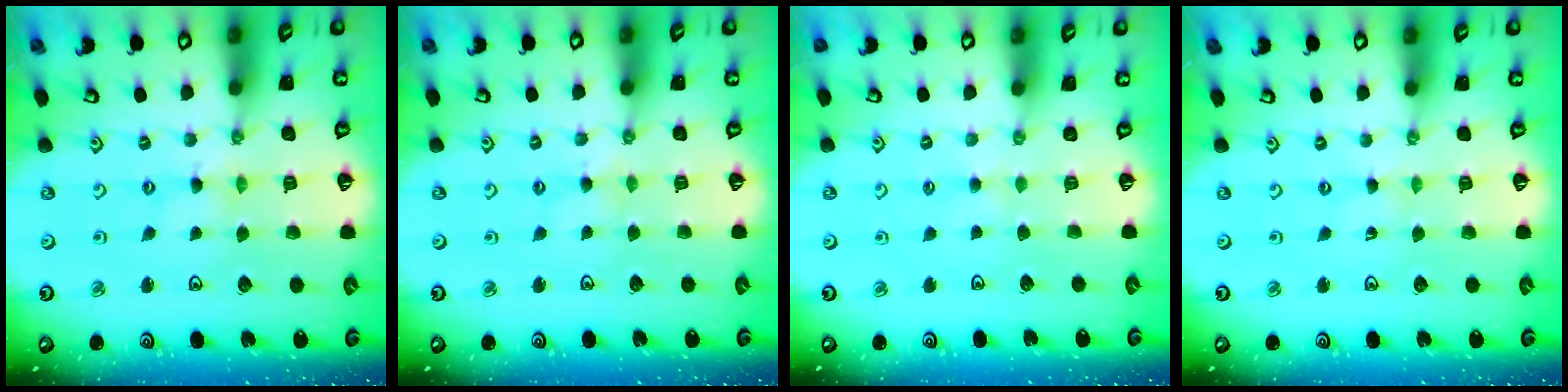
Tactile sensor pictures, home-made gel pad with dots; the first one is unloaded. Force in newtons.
{"total": 1.6, "press": 1.6, "slide": 0.4}
{"total": 1.9, "press": 1.9, "slide": 0.4}
{"total": 0.6, "press": 0.6, "slide": 0.1}